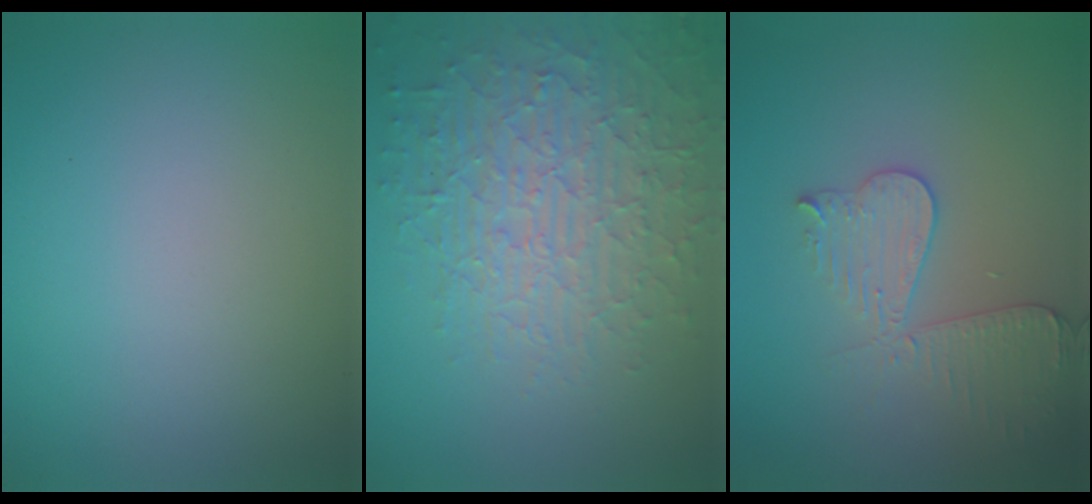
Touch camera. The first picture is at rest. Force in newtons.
{"total": 7.0, "press": 5.3, "slide": 4.5}
{"total": 3.5, "press": 3.5, "slide": 0.3}